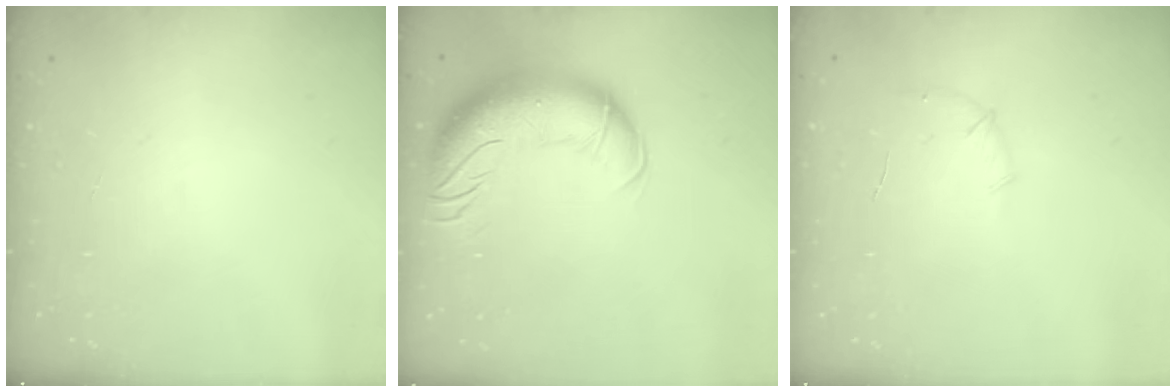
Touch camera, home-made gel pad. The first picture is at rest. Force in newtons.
{"total": 16.7, "press": 16.2, "slide": 4.0}
{"total": 5.0, "press": 4.8, "slide": 1.4}